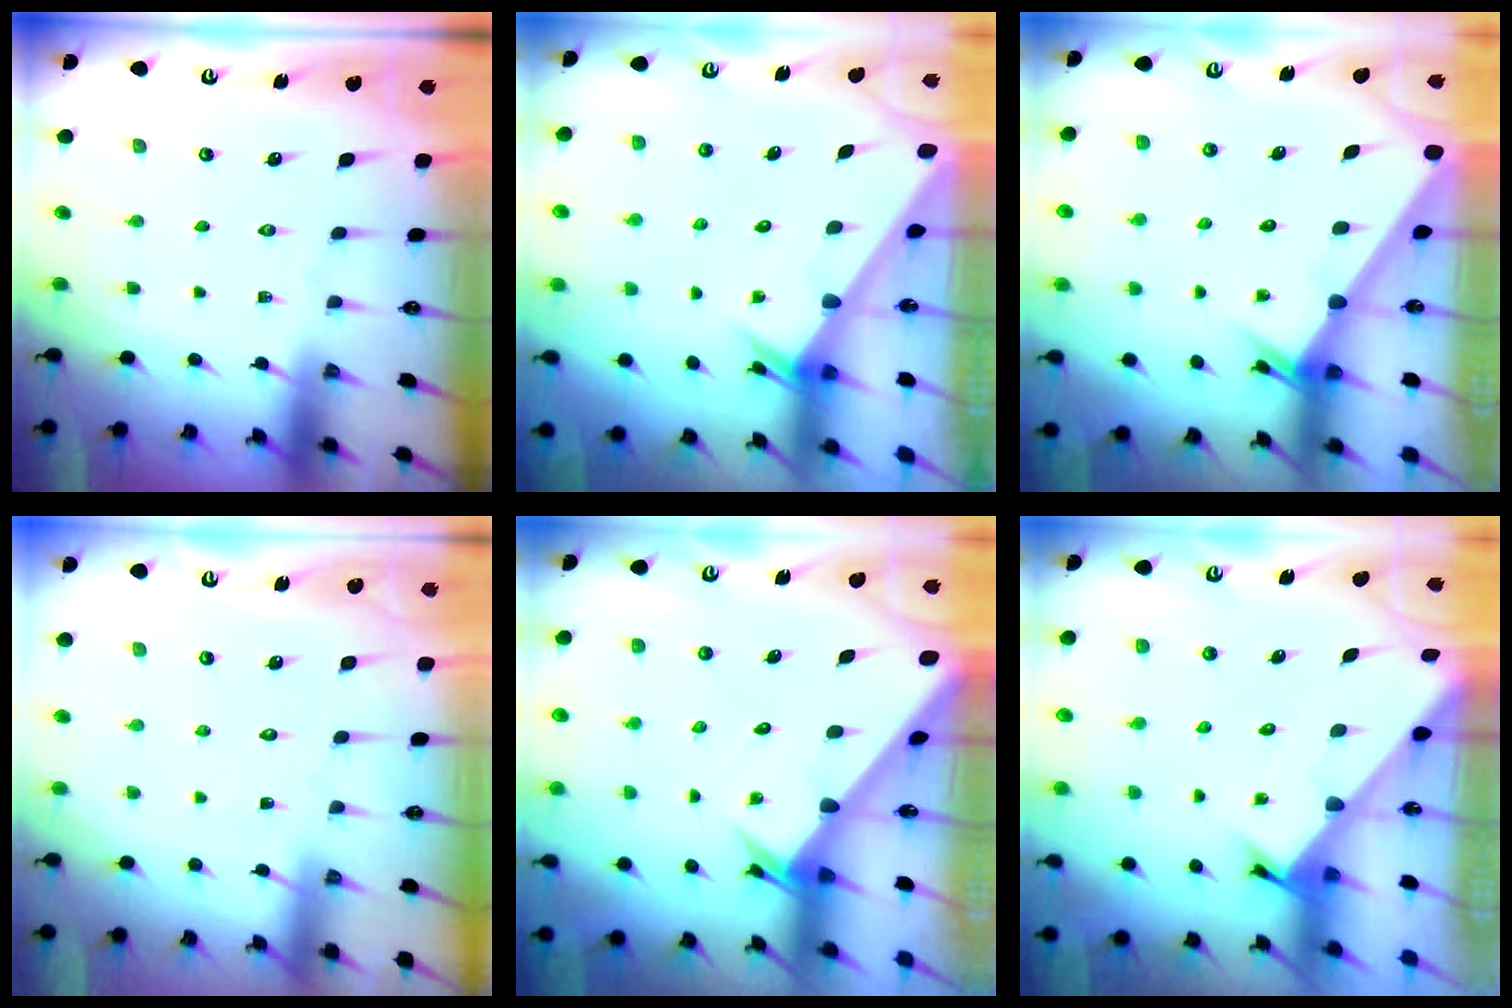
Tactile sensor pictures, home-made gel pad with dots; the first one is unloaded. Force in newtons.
{"total": 2.6, "press": 2.6, "slide": 0.1}
{"total": 2.5, "press": 2.5, "slide": 0.2}
{"total": 2.7, "press": 2.7, "slide": 0.2}
{"total": 3.0, "press": 3.0, "slide": 0.2}
{"total": 2.6, "press": 2.6, "slide": 0.2}